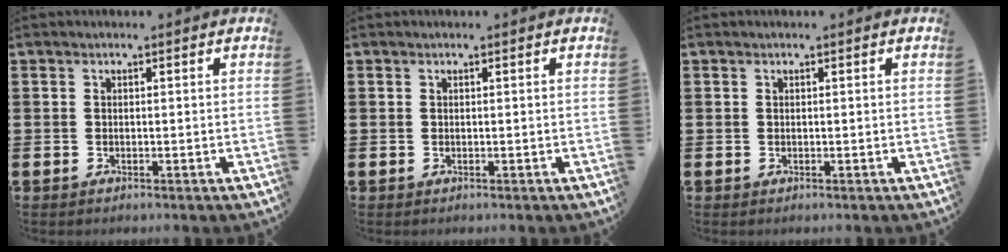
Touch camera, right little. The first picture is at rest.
{"total": 0.0}
{"total": 0.0}